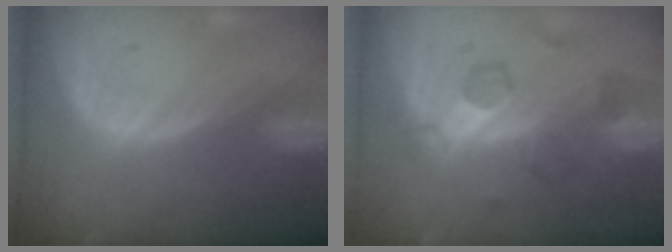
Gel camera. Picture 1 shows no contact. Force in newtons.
{"total": 5.7, "press": 5.5, "slide": 1.3}